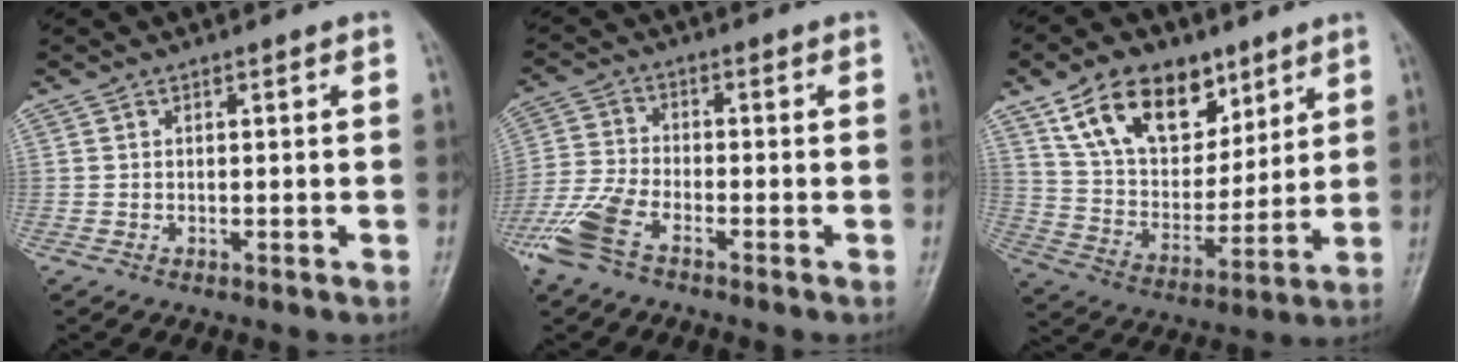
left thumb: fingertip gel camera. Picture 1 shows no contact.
{"total": 8.6, "force": [-5.3, 3.7, 5.6], "torque": [-0.140, 0.010, -0.115]}
{"total": 18.0, "force": [10.2, 11.2, 9.8], "torque": [-0.118, -0.040, 0.188]}